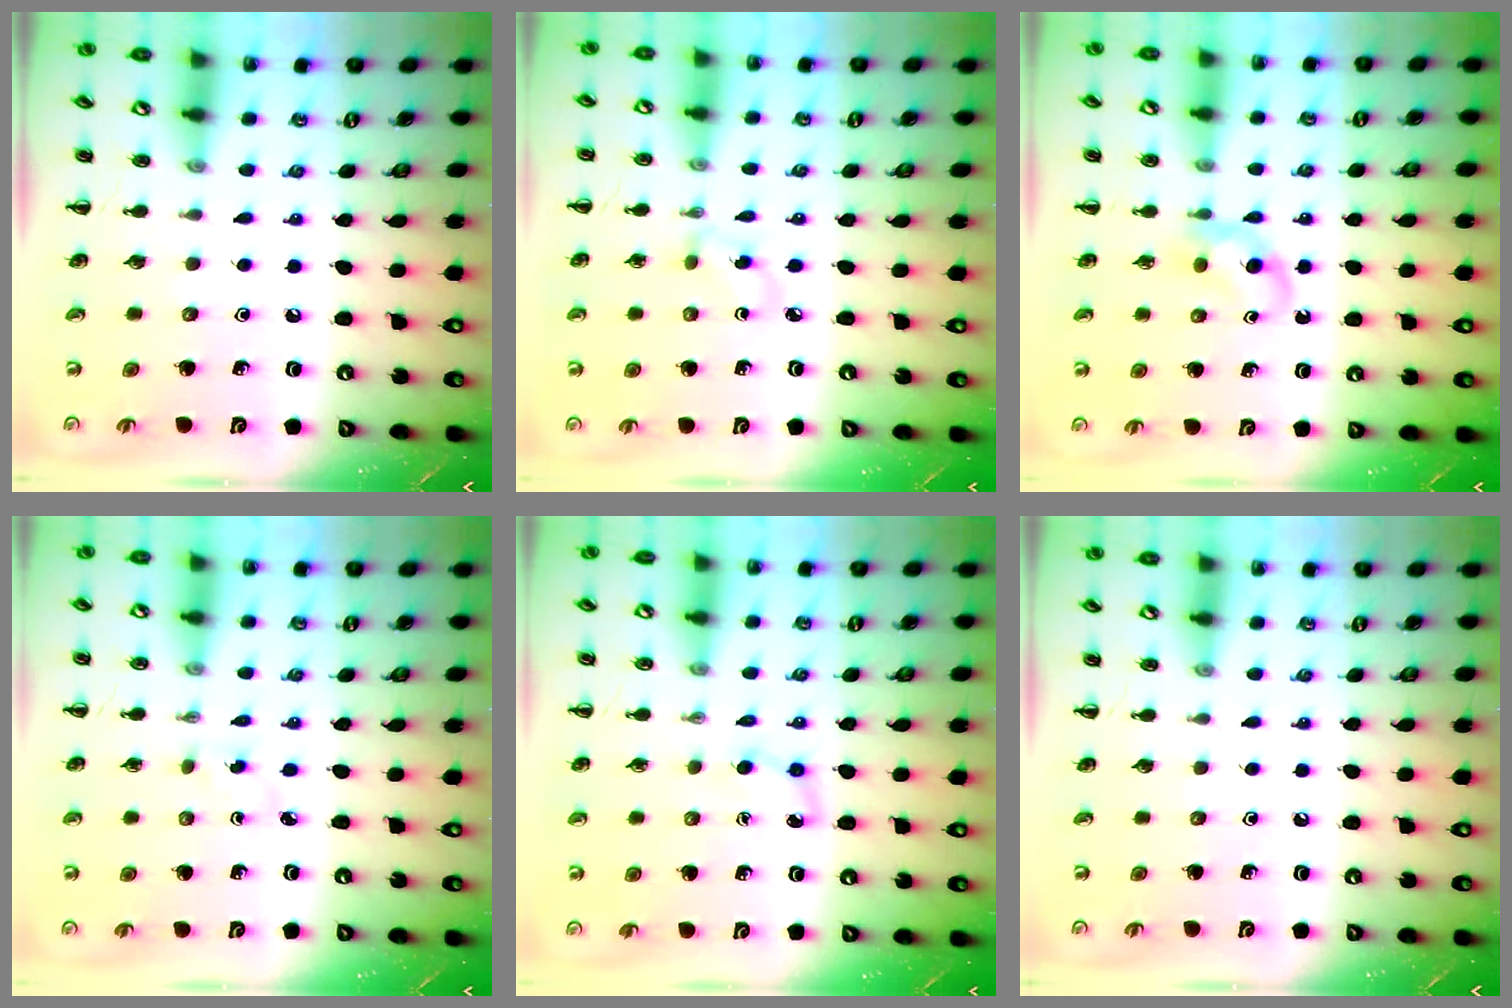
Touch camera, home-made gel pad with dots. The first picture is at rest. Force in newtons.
{"total": 2.3, "press": 2.0, "slide": 1.1}
{"total": 3.4, "press": 3.2, "slide": 1.4}
{"total": 1.3, "press": 1.1, "slide": 0.7}
{"total": 3.1, "press": 2.9, "slide": 1.1}
{"total": 0.0}